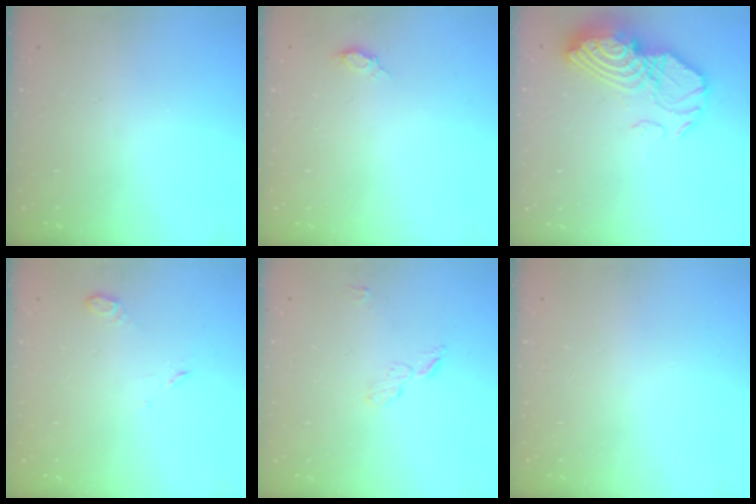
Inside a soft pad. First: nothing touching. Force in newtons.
{"total": 9.3, "press": 4.9, "slide": 8.0}
{"total": 16.6, "press": 16.4, "slide": 2.6}
{"total": 4.0, "press": 4.0, "slide": 0.6}
{"total": 5.3, "press": 5.3, "slide": 0.3}
{"total": 1.1, "press": 1.1, "slide": 0.3}